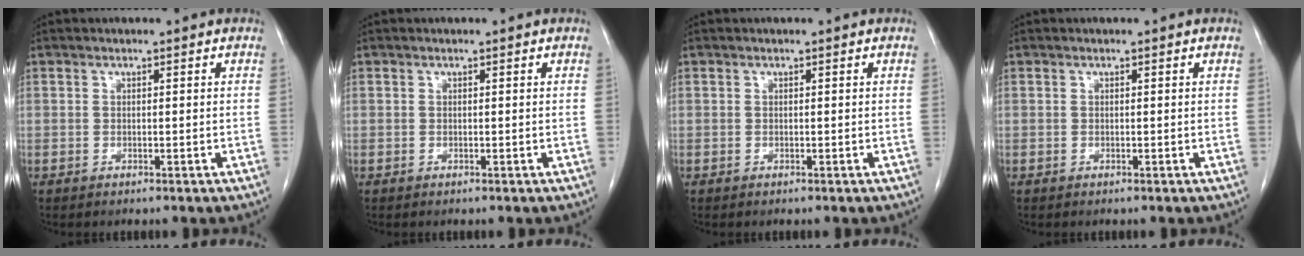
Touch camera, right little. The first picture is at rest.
{"total": 0.0}
{"total": 0.0}
{"total": 0.0}